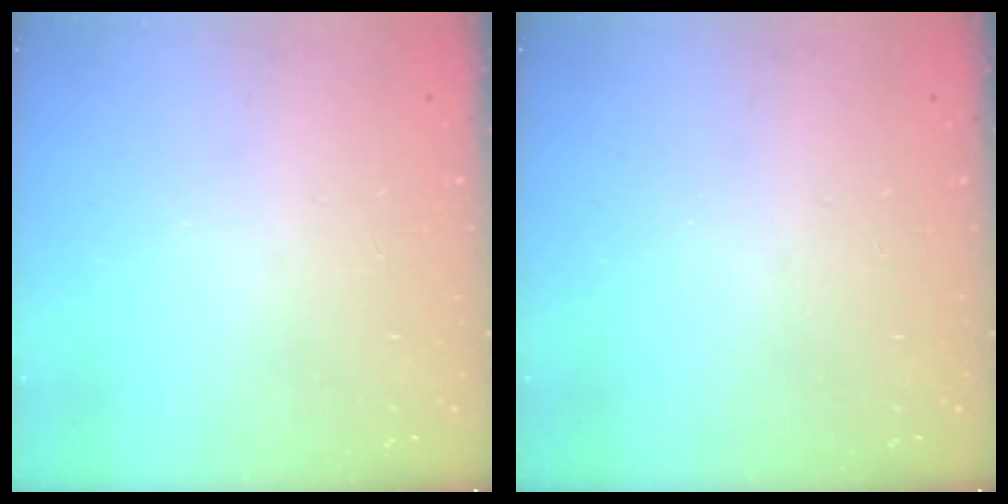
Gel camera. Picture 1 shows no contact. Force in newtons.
{"total": 0.0}